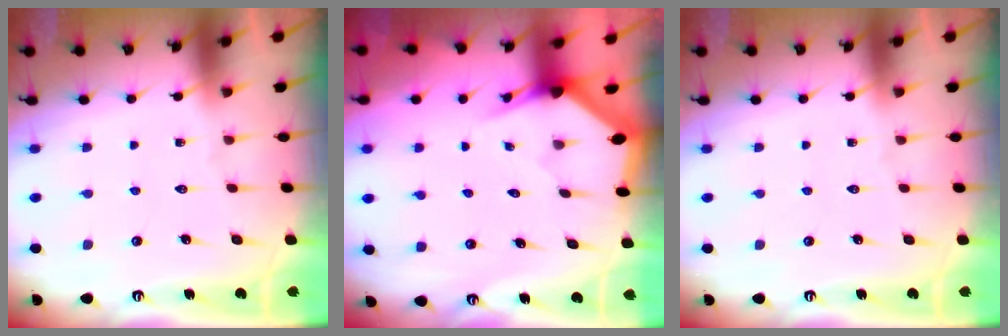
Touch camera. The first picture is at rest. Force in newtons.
{"total": 2.8, "press": 2.8, "slide": 0.1}
{"total": 0.0}